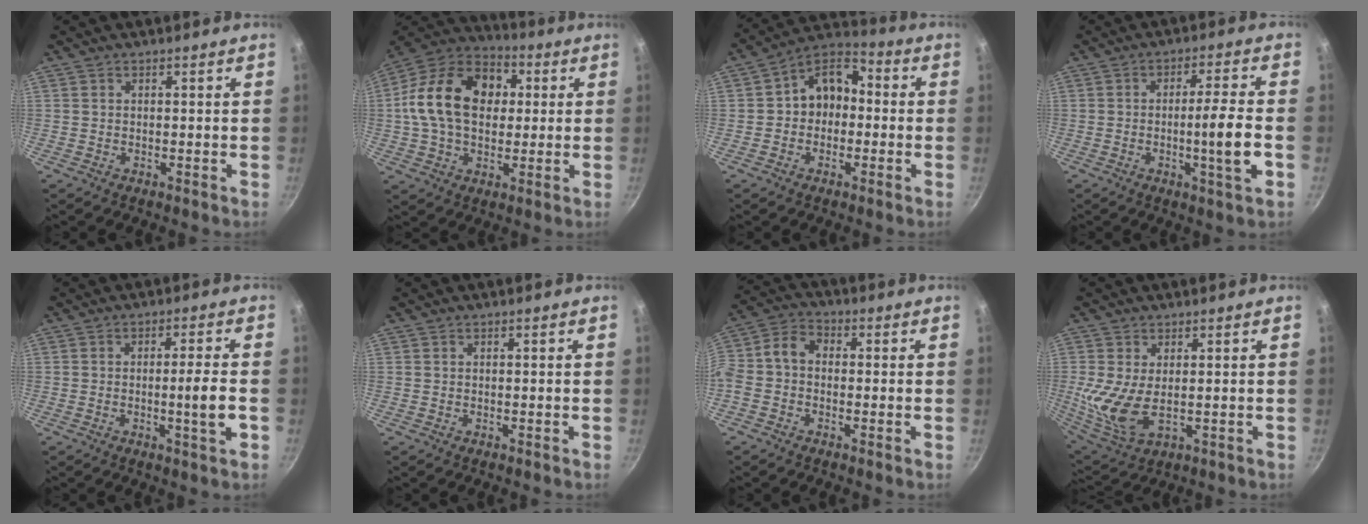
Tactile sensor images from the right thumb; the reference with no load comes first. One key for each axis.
{"total": 19.8, "fx": 2.3, "fy": 14.1, "fz": 13.7, "tx": -0.212, "ty": 0.029, "tz": 0.024}
{"total": 10.2, "fx": -0.3, "fy": 7.9, "fz": 6.4, "tx": -0.054, "ty": 0.041, "tz": -0.025}
{"total": 8.5, "fx": -2.0, "fy": 0.1, "fz": 8.2, "tx": -0.134, "ty": 0.011, "tz": -0.033}
{"total": 5.6, "fx": -1.3, "fy": -0.2, "fz": 5.5, "tx": -0.089, "ty": 0.007, "tz": -0.020}
{"total": 0.0}
{"total": 7.5, "fx": -1.1, "fy": 5.5, "fz": 5.0, "tx": -0.101, "ty": 0.035, "tz": -0.041}
{"total": 9.4, "fx": 0.6, "fy": 4.8, "fz": 8.1, "tx": -0.164, "ty": -0.019, "tz": 0.024}